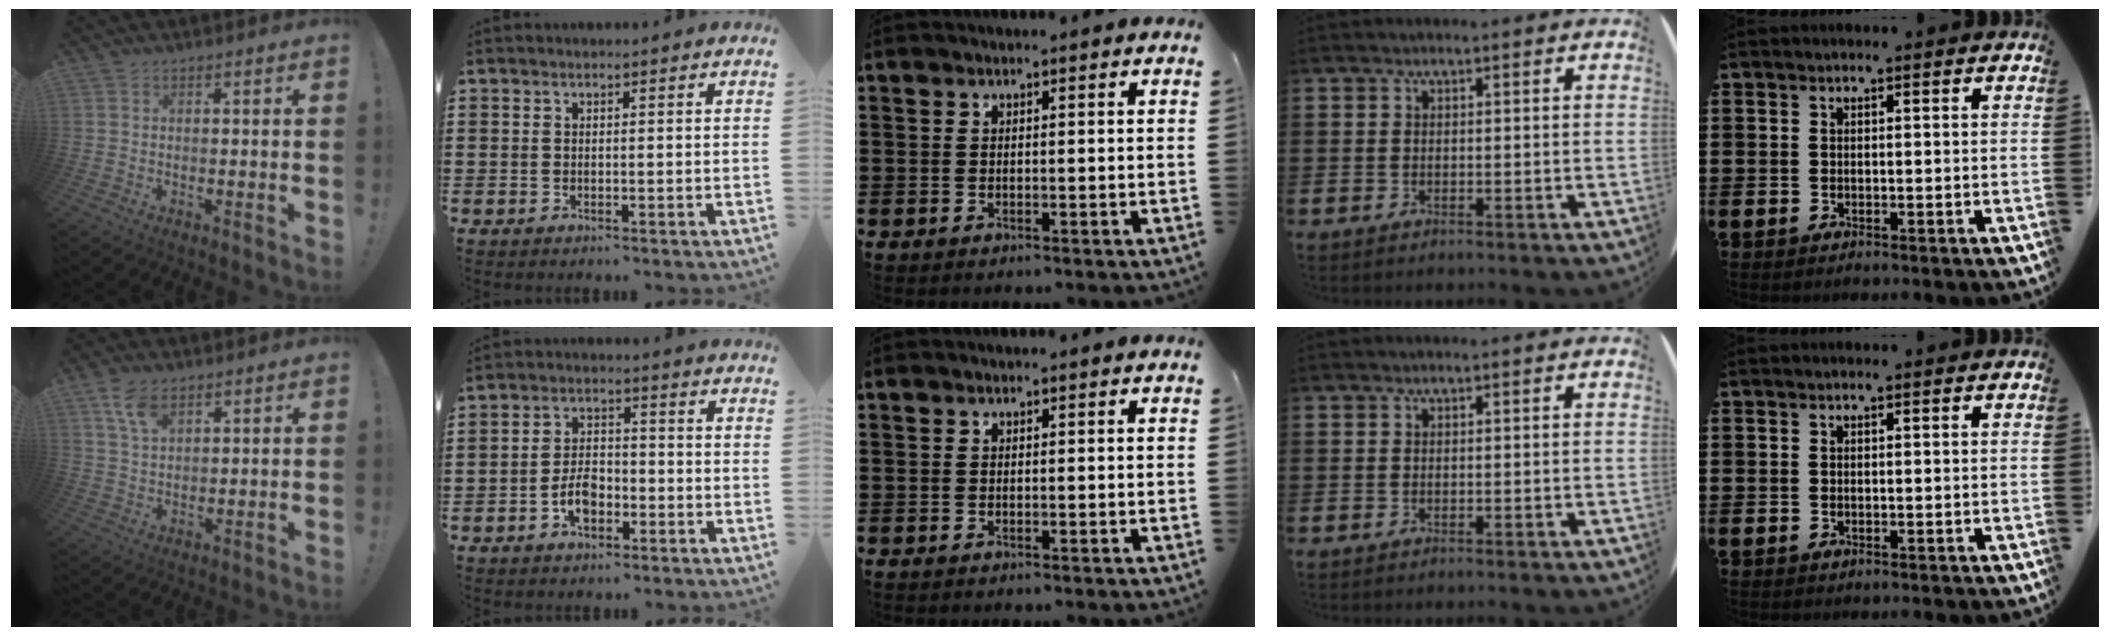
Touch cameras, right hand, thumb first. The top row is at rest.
{"thumb": {"total": 6.5, "force": [4.1, 3.2, 3.9], "torque": [-0.063, -0.020, 0.075]}, "index": {"total": 5.0, "force": [-2.2, 2.7, 3.5], "torque": [-0.074, 0.004, -0.044]}}